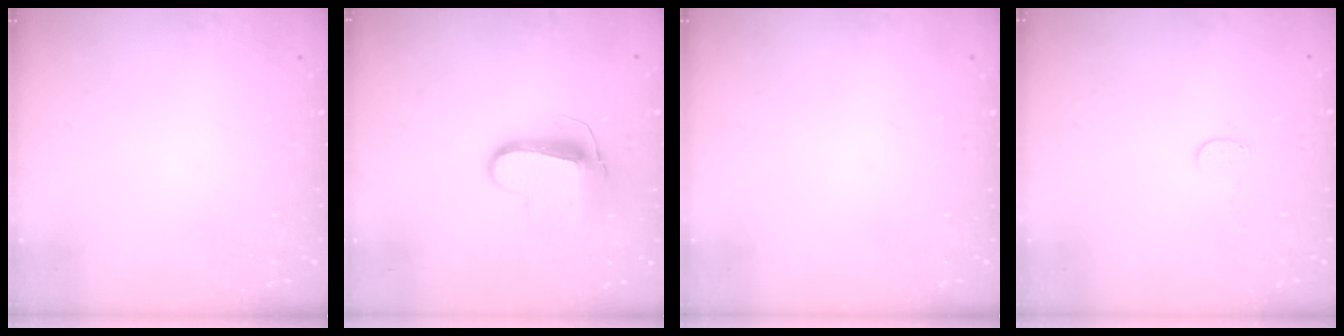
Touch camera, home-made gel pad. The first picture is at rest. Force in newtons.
{"total": 11.2, "press": 11.2, "slide": 0.8}
{"total": 0.0}
{"total": 4.6, "press": 4.6, "slide": 0.4}